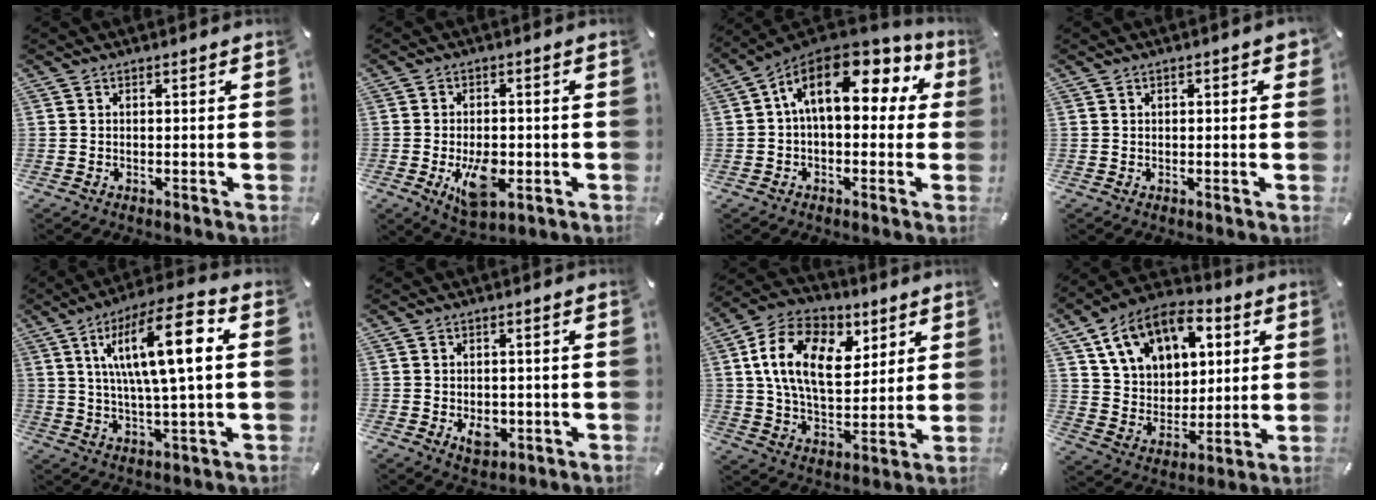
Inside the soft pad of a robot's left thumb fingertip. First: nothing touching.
{"total": 9.0, "force": [-2.3, 5.1, 7.0], "torque": [-0.120, -0.006, -0.040]}
{"total": 15.6, "force": [5.3, 8.3, 12.1], "torque": [-0.215, -0.017, 0.091]}
{"total": 1.3, "force": [0.4, 0.7, 1.1], "torque": [-0.013, 0.003, 0.004]}
{"total": 15.9, "force": [4.5, 3.9, 14.7], "torque": [-0.266, 0.001, 0.064]}
{"total": 4.8, "force": [-1.0, 3.5, 3.2], "torque": [-0.050, -0.005, -0.019]}
{"total": 17.3, "force": [5.9, 11.5, 11.6], "torque": [-0.216, -0.007, 0.104]}
{"total": 14.5, "force": [7.6, 10.8, 6.1], "torque": [-0.116, -0.029, 0.145]}